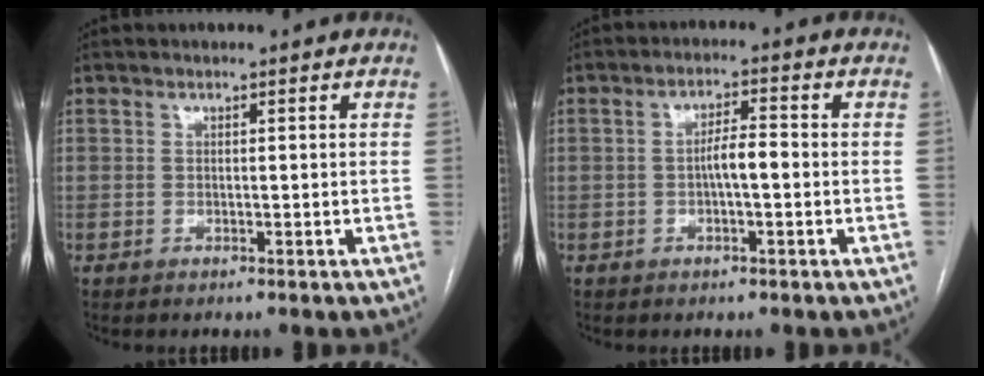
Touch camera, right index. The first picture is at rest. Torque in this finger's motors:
{"motor_torque": [0.64, 0.11, 0.39, 0.07]}